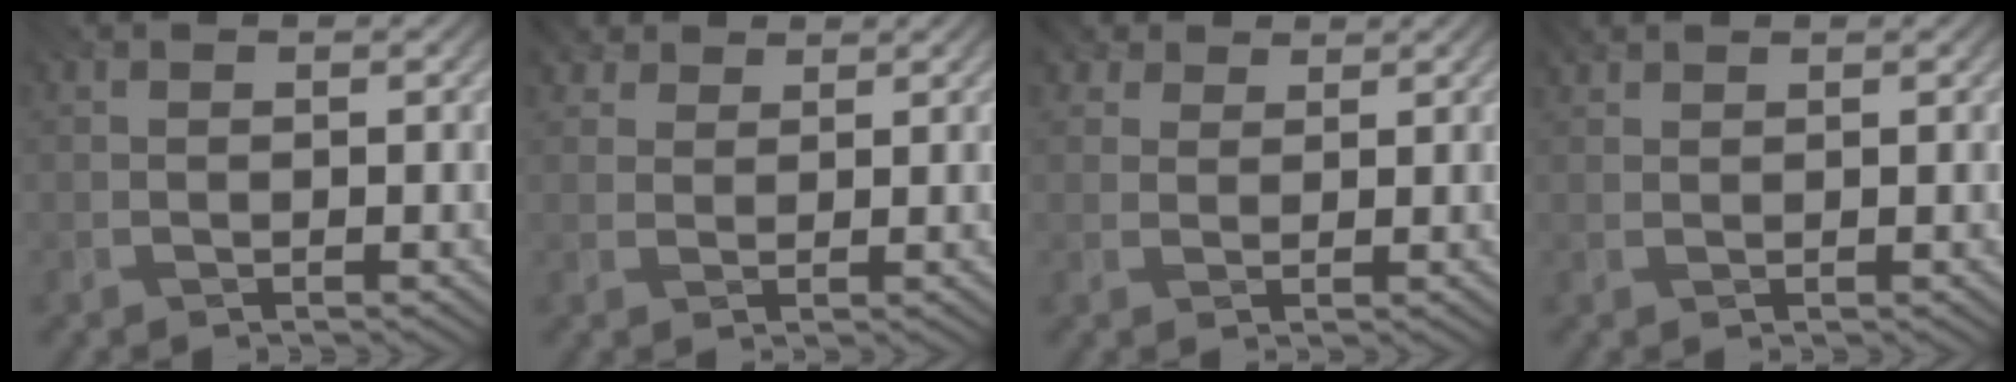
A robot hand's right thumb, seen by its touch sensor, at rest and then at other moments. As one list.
[{"total": 3.0, "force": [2.3, 1.7, 0.9], "torque": [-0.024, -0.003, 0.047]}, {"total": 3.4, "force": [2.5, 2.1, 1.1], "torque": [-0.029, -0.003, 0.049]}, {"total": 1.3, "force": [1.2, 0.4, 0.4], "torque": [-0.010, 0.001, 0.020]}]